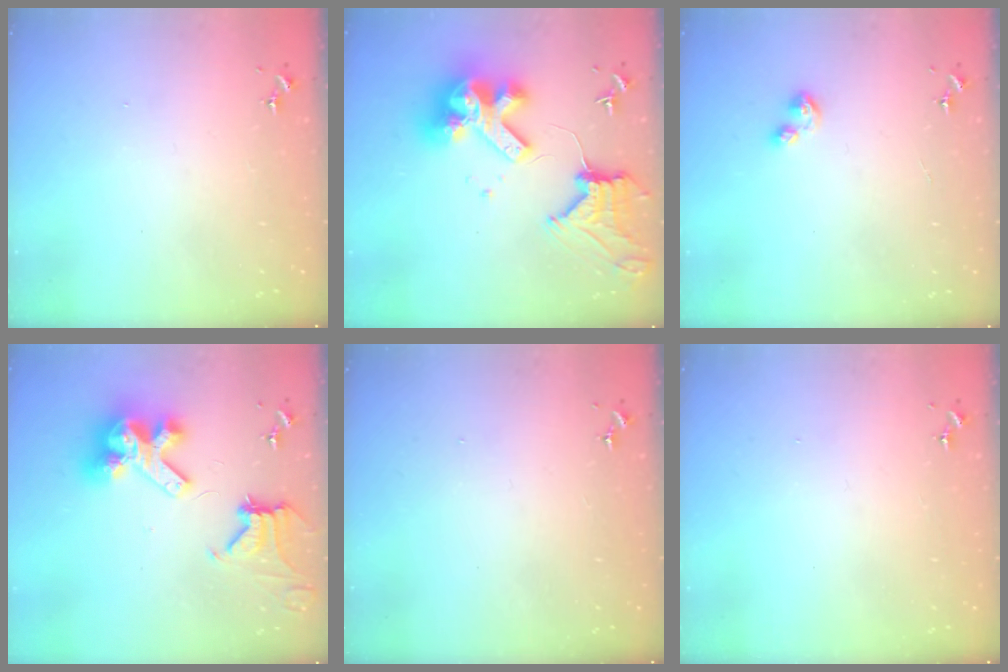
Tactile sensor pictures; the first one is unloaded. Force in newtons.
{"total": 20.8, "press": 20.7, "slide": 2.7}
{"total": 5.0, "press": 5.0, "slide": 0.4}
{"total": 15.5, "press": 15.3, "slide": 1.9}
{"total": 0.0}
{"total": 0.0}